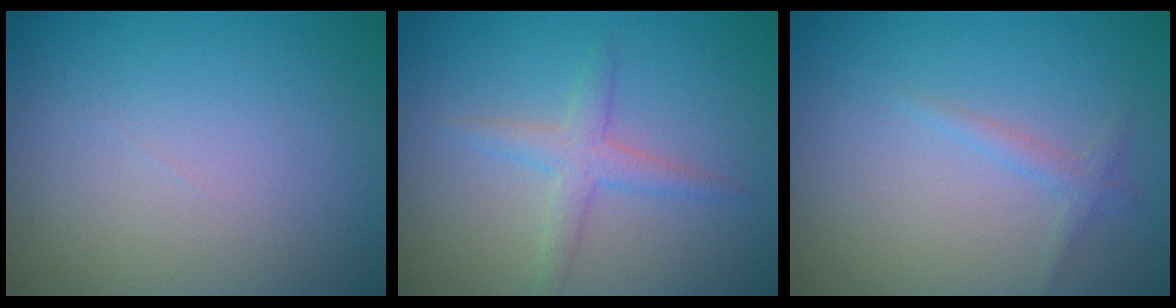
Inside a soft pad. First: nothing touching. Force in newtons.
{"total": 2.3, "press": 2.3, "slide": 0.1}
{"total": 1.1, "press": 1.1, "slide": 0.1}